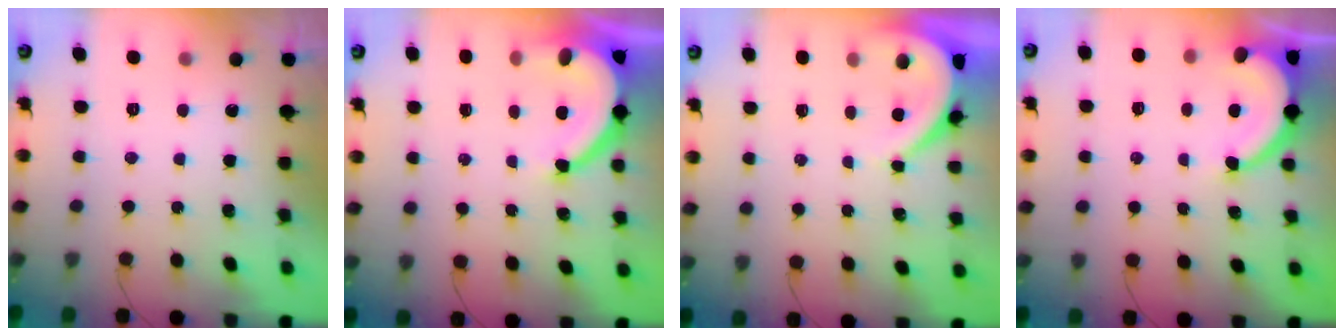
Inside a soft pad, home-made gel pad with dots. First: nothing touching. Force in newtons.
{"total": 9.0, "press": 8.9, "slide": 0.9}
{"total": 3.9, "press": 3.8, "slide": 0.4}
{"total": 6.9, "press": 6.8, "slide": 0.7}